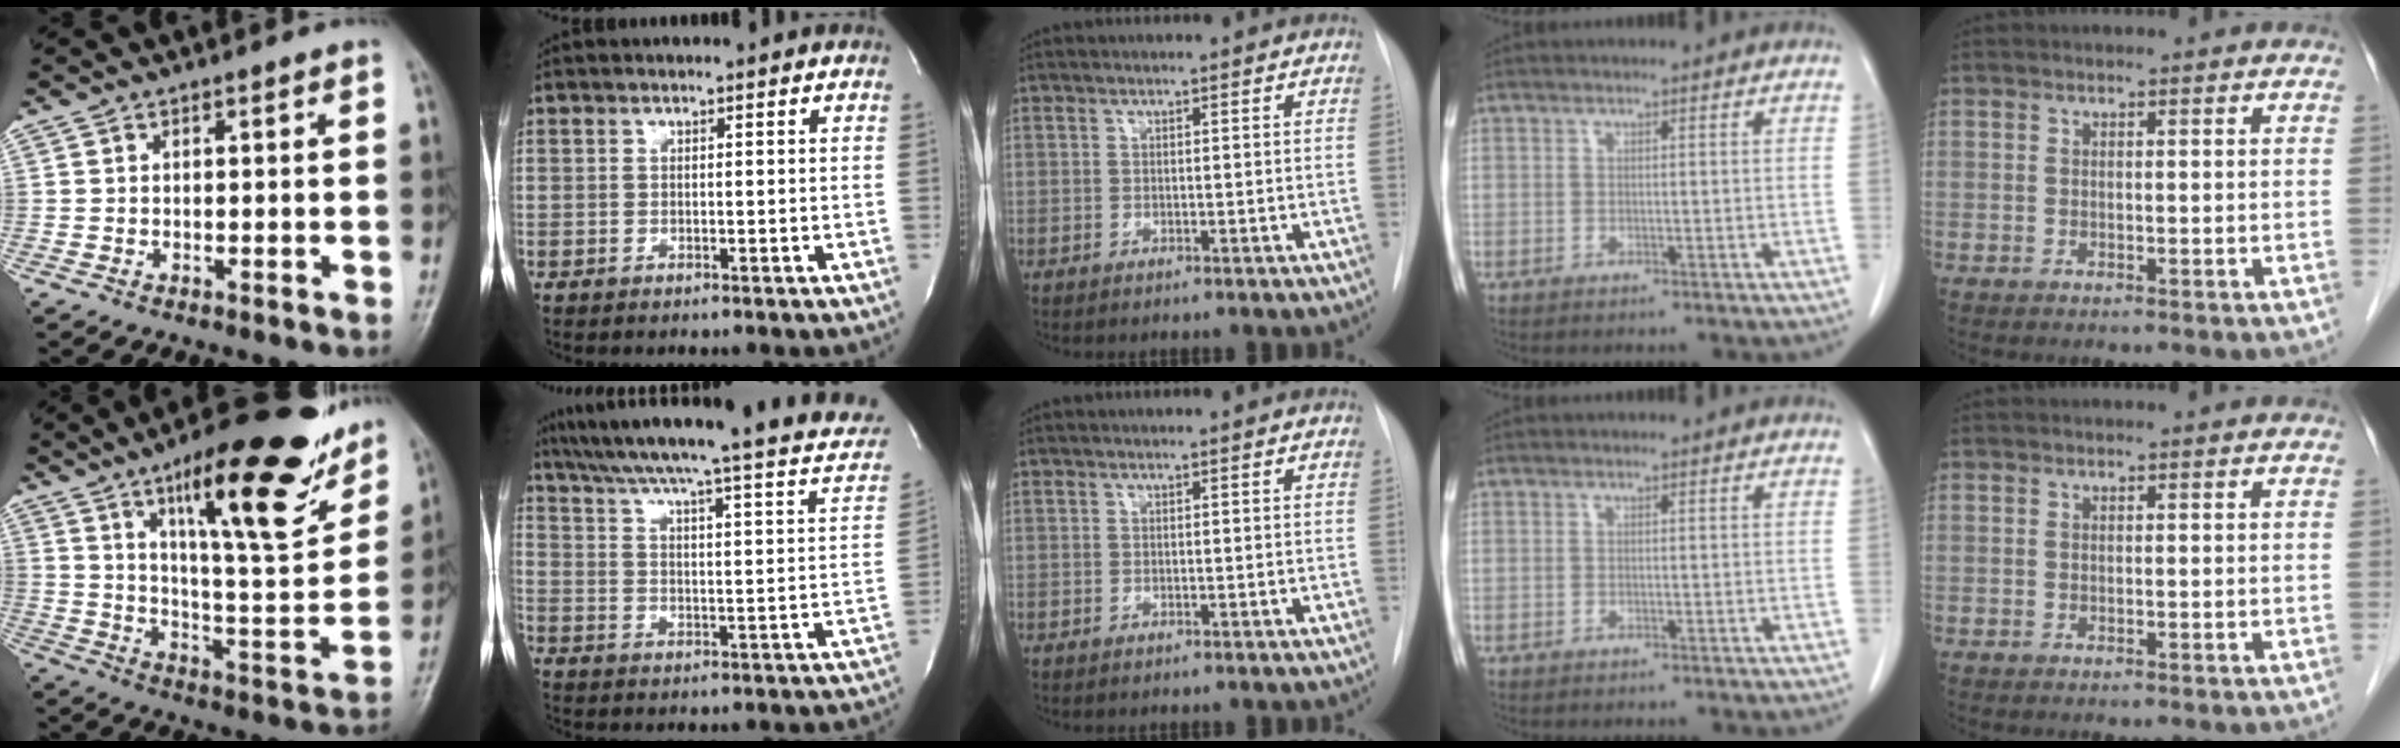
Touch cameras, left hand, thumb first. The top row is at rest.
{"thumb": {"total": 24.0, "force": [14.3, 6.1, 18.3], "torque": [-0.231, -0.060, 0.222]}, "index": {"total": 27.3, "force": [21.9, 3.6, 15.9], "torque": [-0.236, -0.018, 0.271]}}